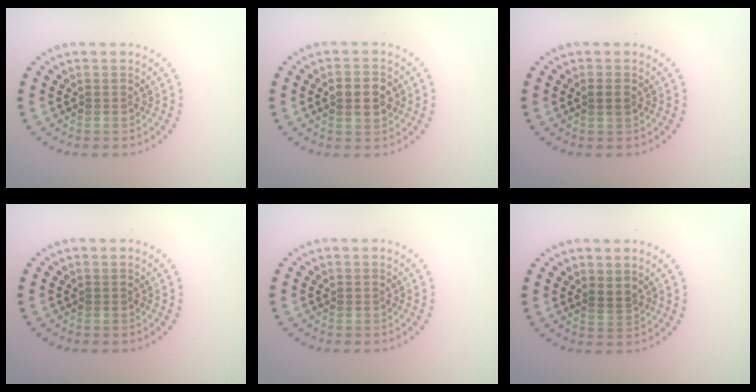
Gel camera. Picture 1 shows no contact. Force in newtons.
{"total": 2.9, "press": 2.9, "slide": 0.2}
{"total": 1.1, "press": 1.1, "slide": 0.3}
{"total": 0.0}
{"total": 0.0}
{"total": 1.0, "press": 0.7, "slide": 0.7}